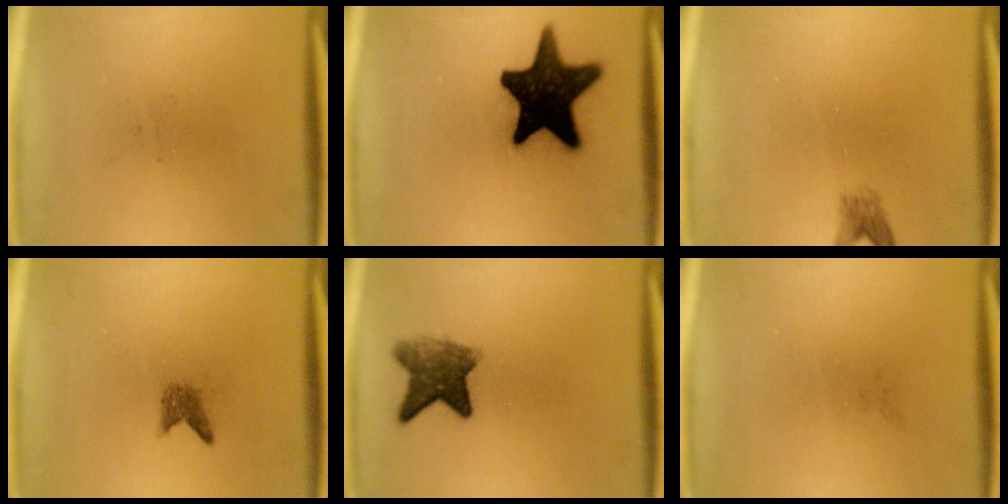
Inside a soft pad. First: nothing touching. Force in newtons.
{"total": 19.1}
{"total": 1.8}
{"total": 1.7}
{"total": 6.2}
{"total": 0.0}